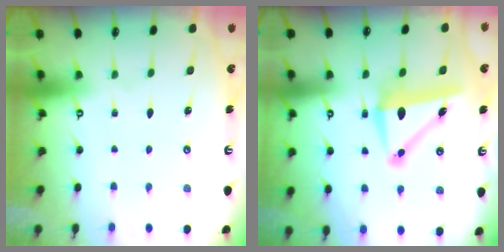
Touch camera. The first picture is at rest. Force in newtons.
{"total": 10.0, "press": 9.6, "slide": 2.9}